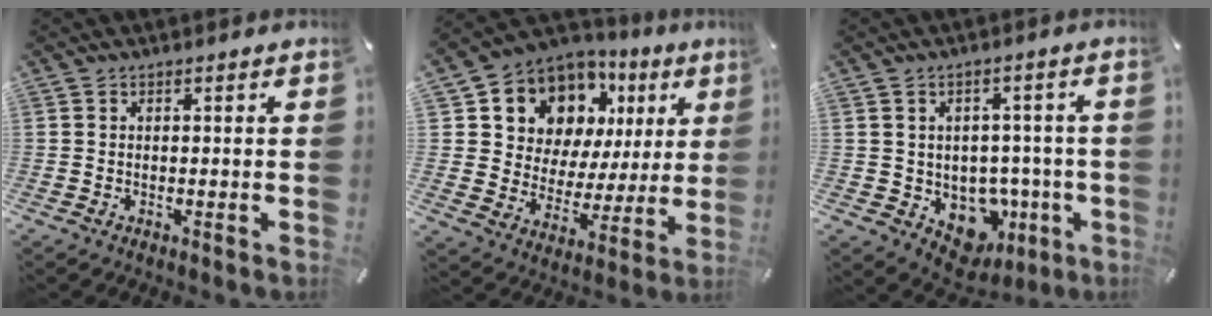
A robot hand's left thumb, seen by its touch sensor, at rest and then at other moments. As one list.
[{"total": 11.6, "force": [7.7, 8.3, 2.7], "torque": [-0.062, -0.074, 0.145]}, {"total": 8.4, "force": [-1.8, 7.6, 3.2], "torque": [-0.035, -0.003, -0.015]}]